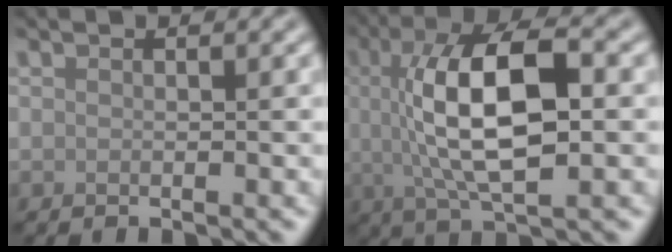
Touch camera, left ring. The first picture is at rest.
{"total": 10.1, "force": [0.8, 3.8, 9.3], "torque": [-0.165, 0.010, 0.012]}